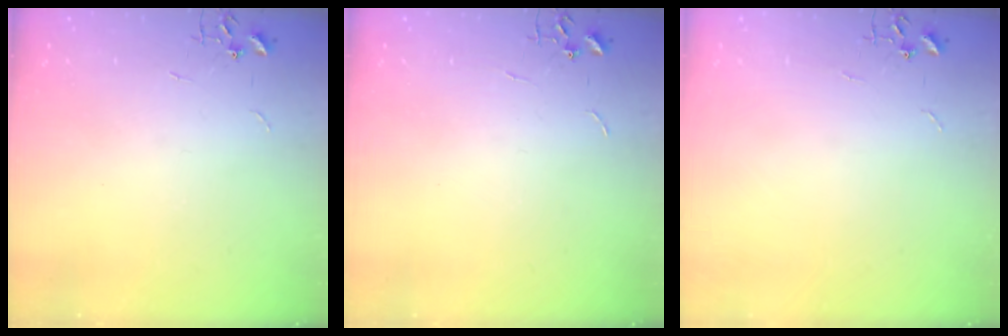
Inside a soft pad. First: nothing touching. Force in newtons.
{"total": 0.0}
{"total": 0.0}